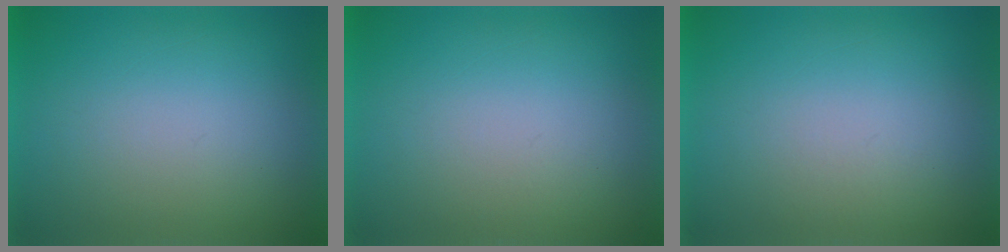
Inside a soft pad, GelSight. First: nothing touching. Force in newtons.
{"total": 1.0}
{"total": 1.0}